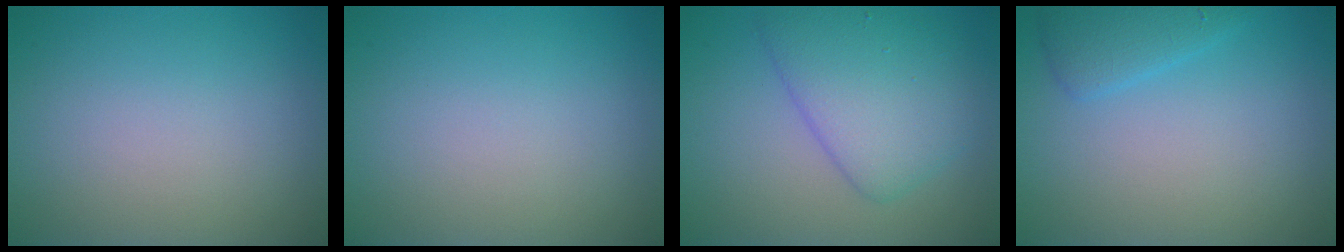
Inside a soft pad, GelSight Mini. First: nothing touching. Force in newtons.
{"total": 0.0}
{"total": 5.5, "press": 5.5, "slide": 0.2}
{"total": 2.2, "press": 2.2, "slide": 0.2}